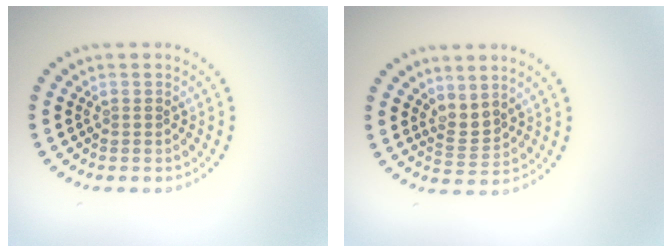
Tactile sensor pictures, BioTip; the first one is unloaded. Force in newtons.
{"total": 2.0, "press": 1.4, "slide": 1.4}